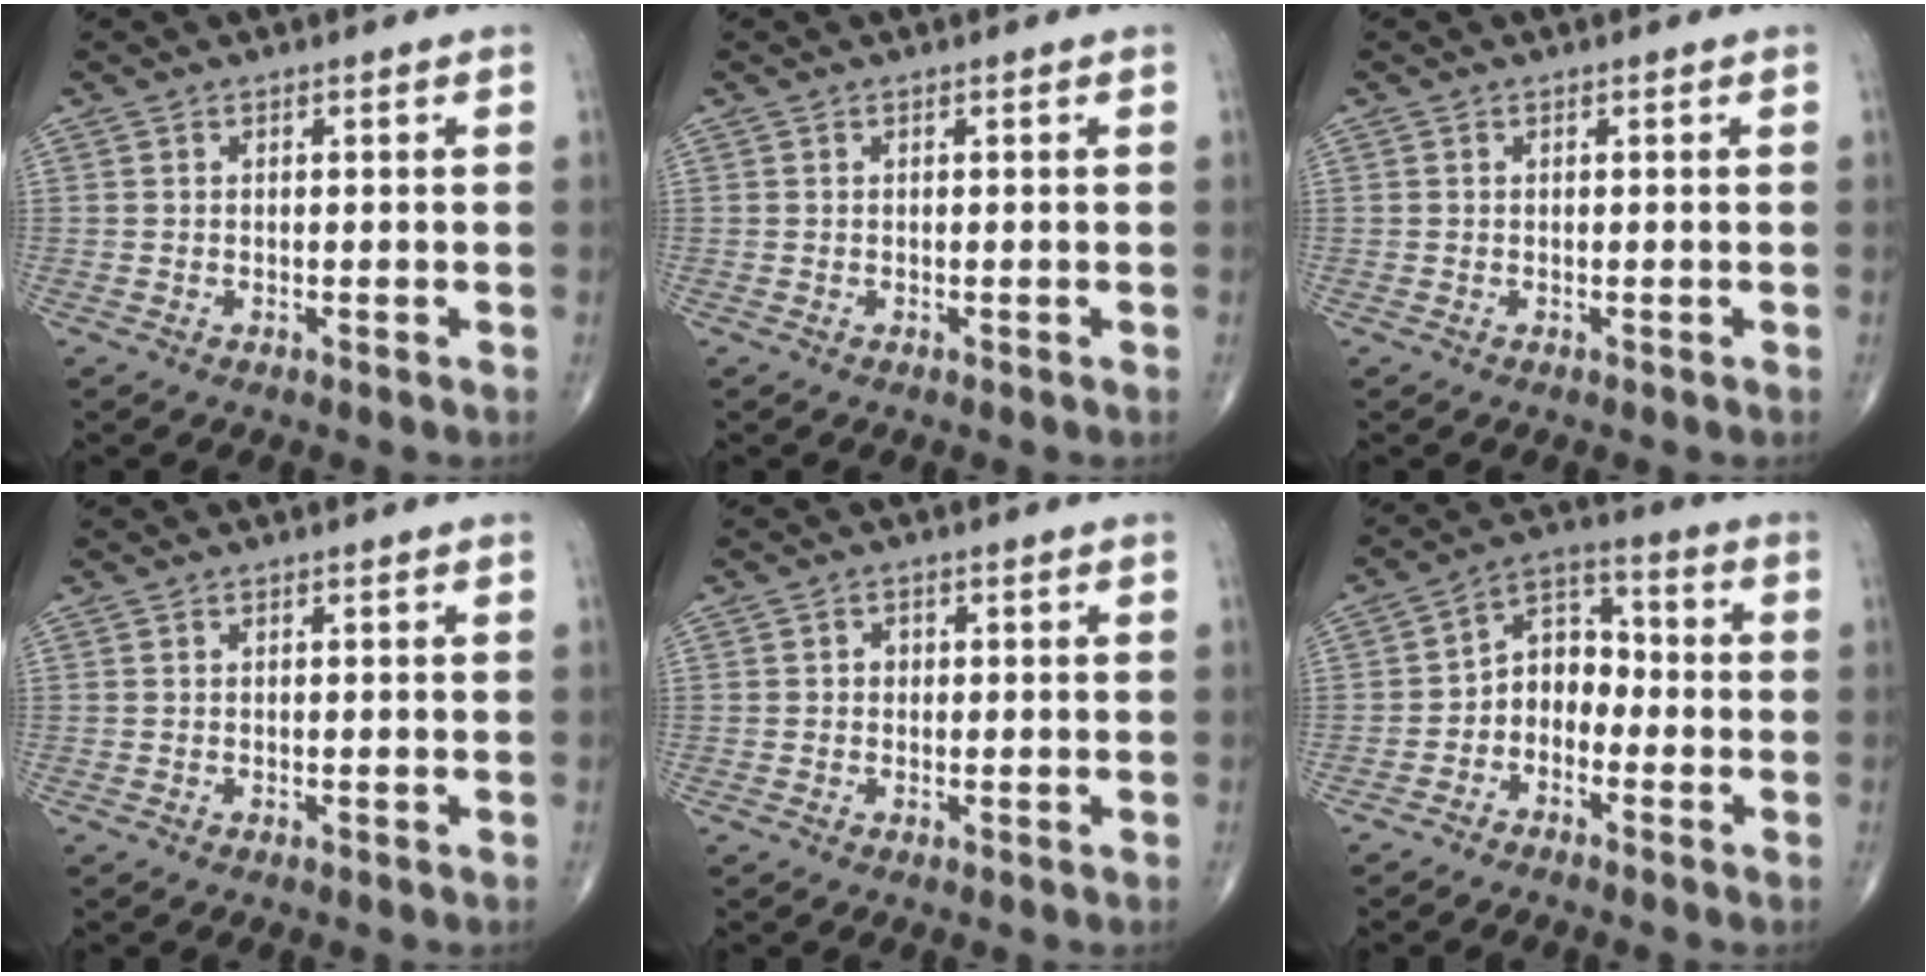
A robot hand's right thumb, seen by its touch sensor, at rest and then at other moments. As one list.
[{"total": 0.0}, {"total": 0.0}, {"total": 0.0}, {"total": 1.4, "force": [0.0, 1.2, 0.6], "torque": [-0.002, 0.004, -0.003]}, {"total": 7.2, "force": [-2.4, 5.4, 4.1], "torque": [-0.040, 0.042, -0.062]}]